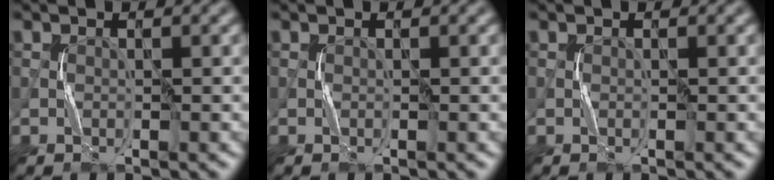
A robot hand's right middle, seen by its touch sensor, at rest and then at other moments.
{"total": 0.0}
{"total": 0.0}